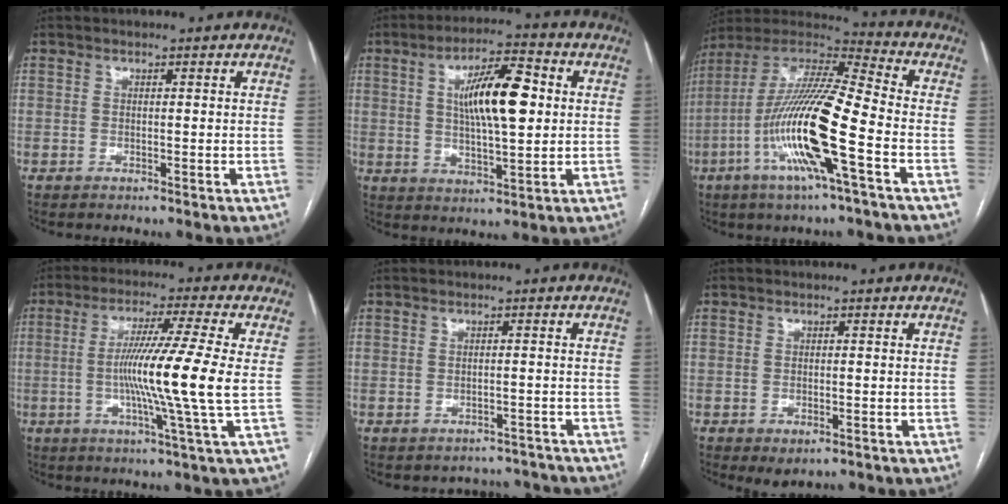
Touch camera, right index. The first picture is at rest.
{"total": 11.7, "force": [2.1, 3.0, 11.1], "torque": [-0.196, 0.015, 0.035]}
{"total": 18.8, "force": [-6.0, 1.1, 17.8], "torque": [-0.357, -0.011, -0.118]}
{"total": 12.5, "force": [-0.8, -2.3, 12.2], "torque": [-0.224, -0.015, -0.018]}
{"total": 4.9, "force": [-4.2, 2.3, -0.9], "torque": [0.018, 0.026, -0.046]}
{"total": 2.5, "force": [-1.3, 1.3, 1.6], "torque": [-0.022, -0.003, -0.005]}